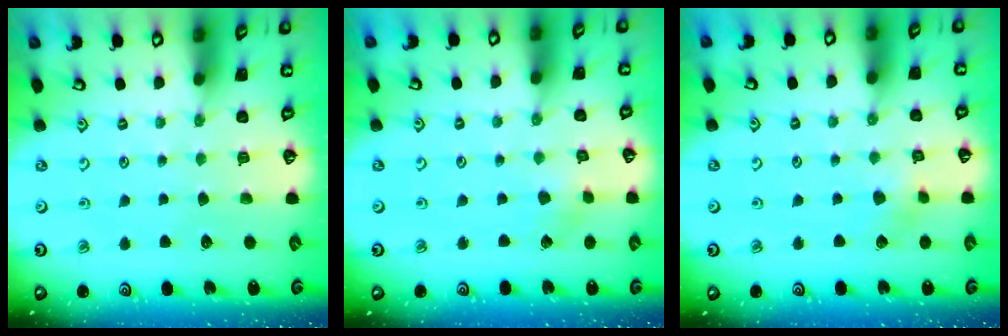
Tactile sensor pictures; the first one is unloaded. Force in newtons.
{"total": 2.8, "press": 2.8, "slide": 0.1}
{"total": 3.7, "press": 3.6, "slide": 0.5}